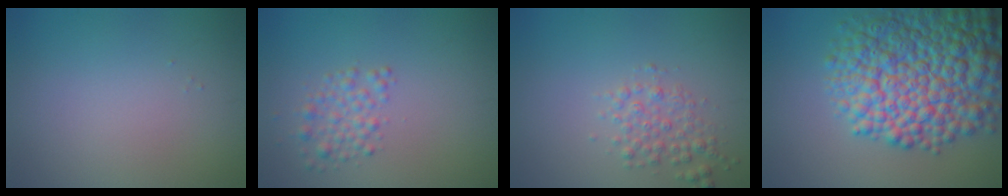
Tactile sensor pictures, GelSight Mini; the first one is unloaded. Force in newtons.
{"total": 2.2, "press": 2.2, "slide": 0.1}
{"total": 2.2, "press": 2.2, "slide": 0.0}
{"total": 11.9, "press": 11.9, "slide": 0.3}